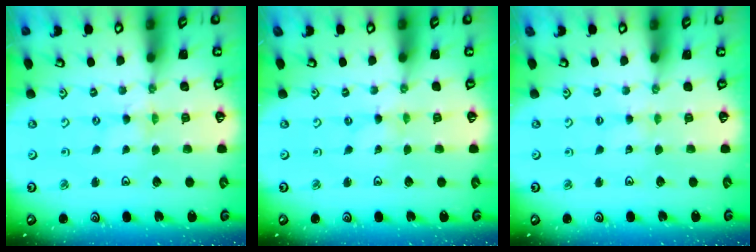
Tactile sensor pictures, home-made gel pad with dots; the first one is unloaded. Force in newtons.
{"total": 0.0}
{"total": 1.7, "press": 1.6, "slide": 0.4}